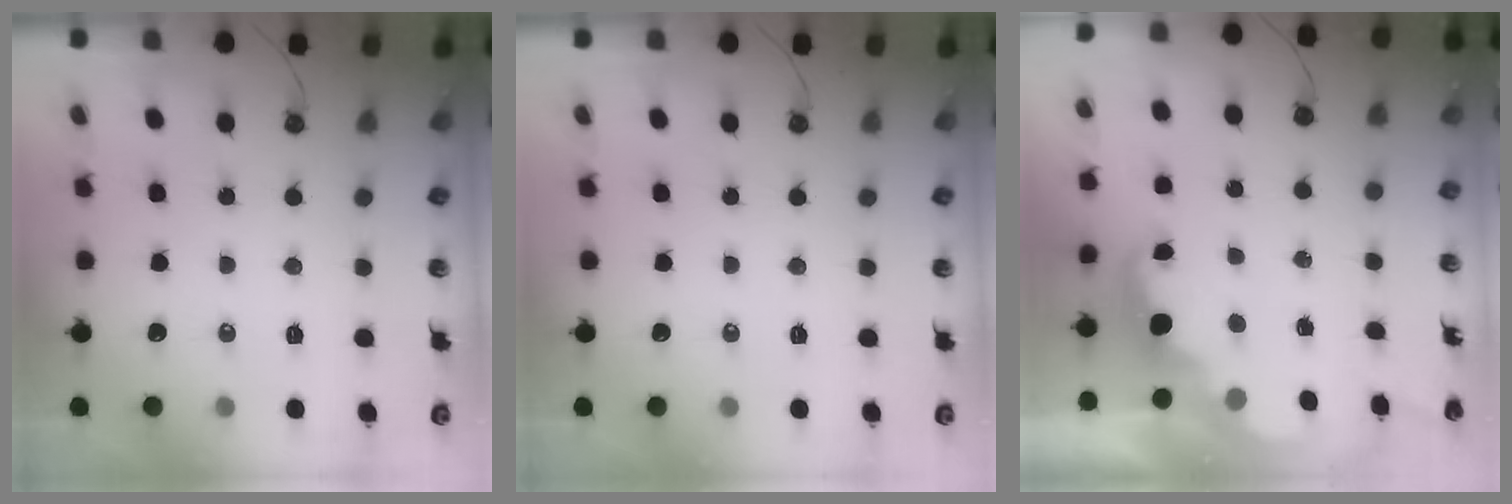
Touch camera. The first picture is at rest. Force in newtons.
{"total": 0.0}
{"total": 2.4, "press": 2.4, "slide": 0.6}